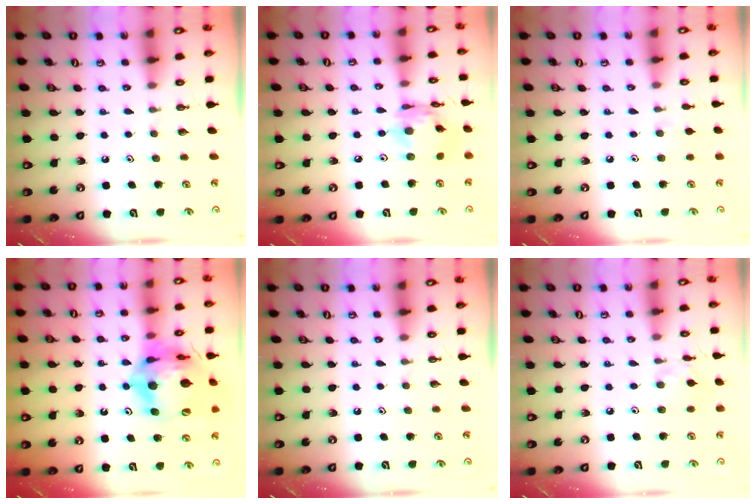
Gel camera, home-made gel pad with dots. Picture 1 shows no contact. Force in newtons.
{"total": 11.6, "press": 11.6, "slide": 1.0}
{"total": 3.7, "press": 3.7, "slide": 0.7}
{"total": 20.7, "press": 20.5, "slide": 2.6}
{"total": 0.0}
{"total": 3.0, "press": 3.0, "slide": 0.1}